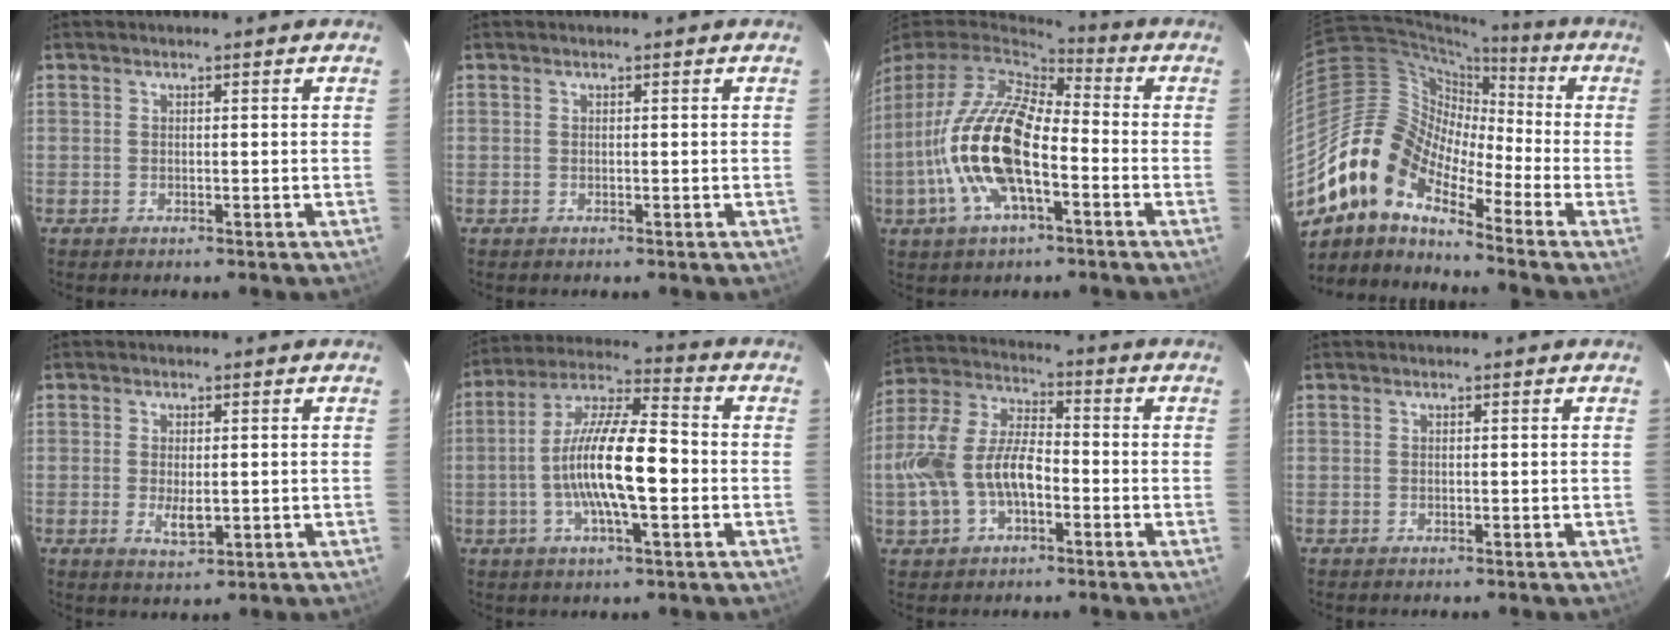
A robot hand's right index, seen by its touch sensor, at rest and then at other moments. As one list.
[{"total": 0.0}, {"total": 18.6, "force": [-5.1, 7.7, 16.2], "torque": [-0.332, -0.014, -0.102]}, {"total": 14.6, "force": [-10.1, 6.5, 8.2], "torque": [-0.138, 0.006, -0.214]}, {"total": 4.2, "force": [-0.5, 2.0, 3.7], "torque": [-0.067, -0.009, -0.005]}, {"total": 15.2, "force": [-2.4, 3.5, 14.6], "torque": [-0.275, 0.005, -0.050]}, {"total": 13.9, "force": [-3.6, 7.8, 11.0], "torque": [-0.240, 0.014, -0.066]}, {"total": 0.0}]